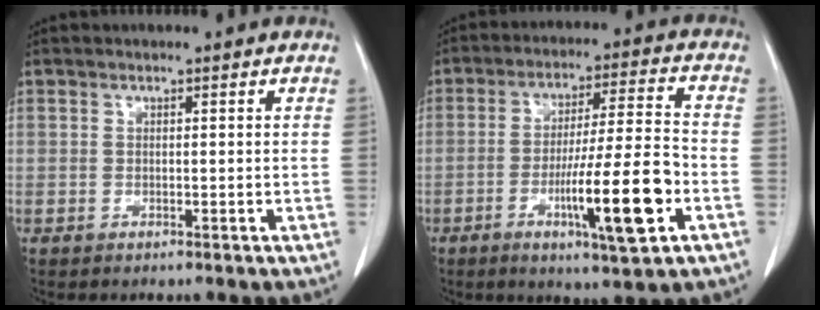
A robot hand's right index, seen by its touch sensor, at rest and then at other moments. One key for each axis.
{"total": 13.6, "fx": -4.8, "fy": 0.4, "fz": 12.7, "tx": -0.212, "ty": -0.007, "tz": -0.074}